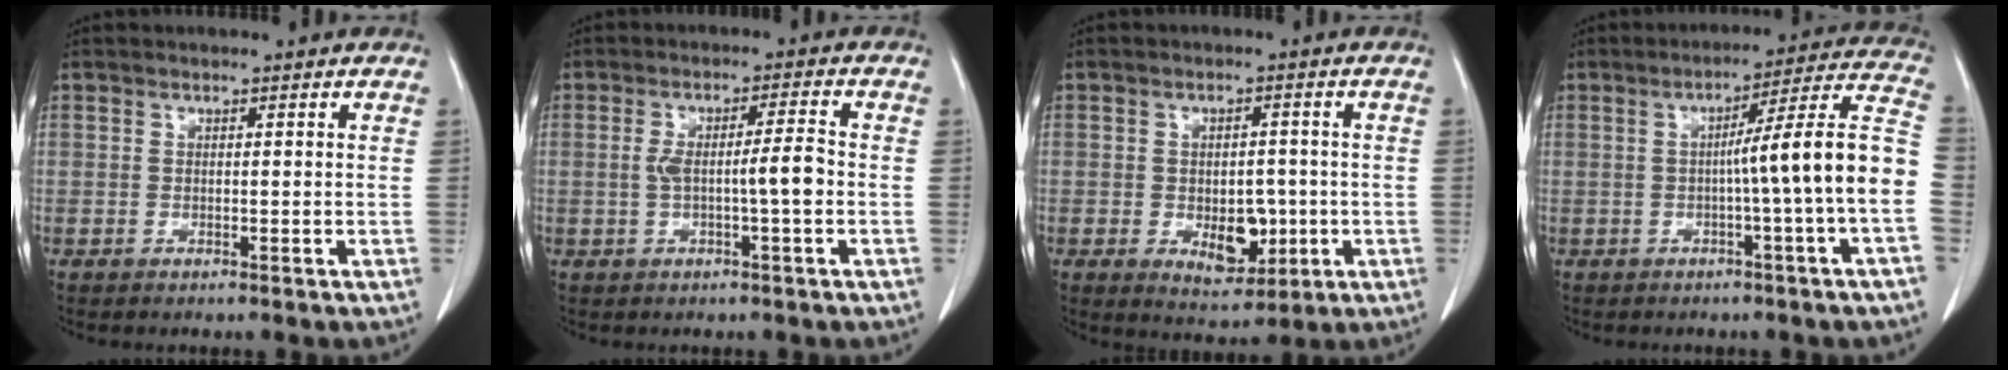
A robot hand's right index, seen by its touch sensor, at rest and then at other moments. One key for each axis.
{"total": 5.2, "fx": -0.8, "fy": 0.1, "fz": 5.1, "tx": -0.093, "ty": 0.010, "tz": -0.010}
{"total": 6.6, "fx": -1.5, "fy": 3.8, "fz": 5.2, "tx": -0.070, "ty": -0.001, "tz": -0.011}
{"total": 13.0, "fx": -2.0, "fy": -2.0, "fz": 12.7, "tx": -0.168, "ty": 0.023, "tz": -0.033}